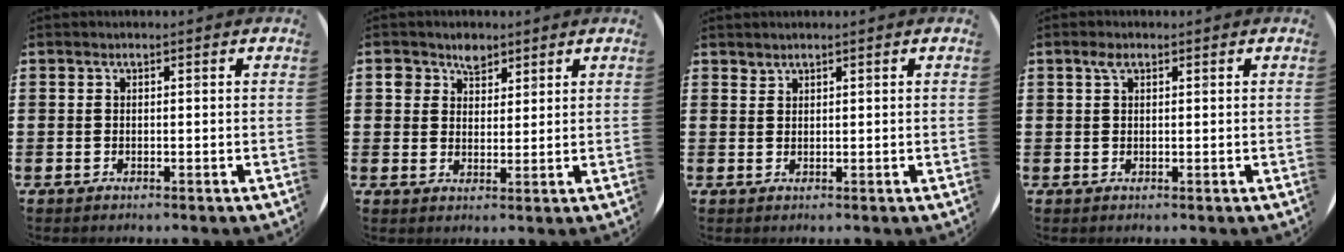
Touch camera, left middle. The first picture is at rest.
{"total": 3.5, "force": [2.6, 2.3, 0.7], "torque": [-0.006, 0.003, 0.046]}
{"total": 1.0, "force": [1.0, 0.0, -0.2], "torque": [0.003, 0.001, 0.019]}
{"total": 1.4, "force": [0.7, 0.7, 1.0], "torque": [-0.014, 0.003, 0.010]}